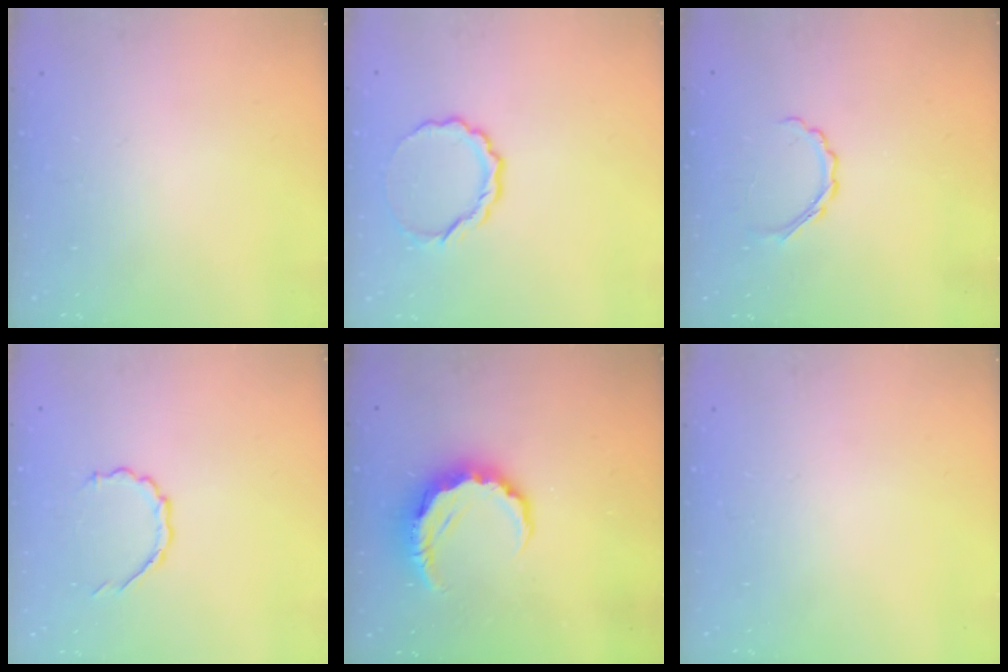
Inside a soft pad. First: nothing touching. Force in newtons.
{"total": 6.8, "press": 6.7, "slide": 0.4}
{"total": 4.1, "press": 3.9, "slide": 1.2}
{"total": 3.9, "press": 3.6, "slide": 1.3}
{"total": 8.2, "press": 8.1, "slide": 1.4}
{"total": 0.0}